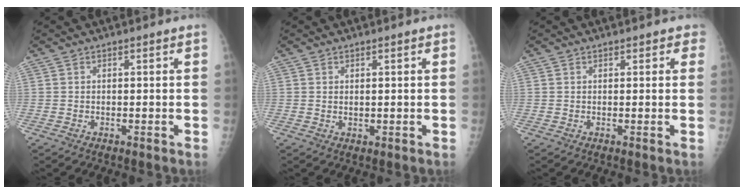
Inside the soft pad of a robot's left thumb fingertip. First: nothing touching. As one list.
[{"total": 1.0, "force": [0.4, 0.6, 0.7], "torque": [-0.010, -0.005, 0.010]}, {"total": 1.7, "force": [1.1, 1.0, 0.7], "torque": [0.014, -0.001, 0.006]}]